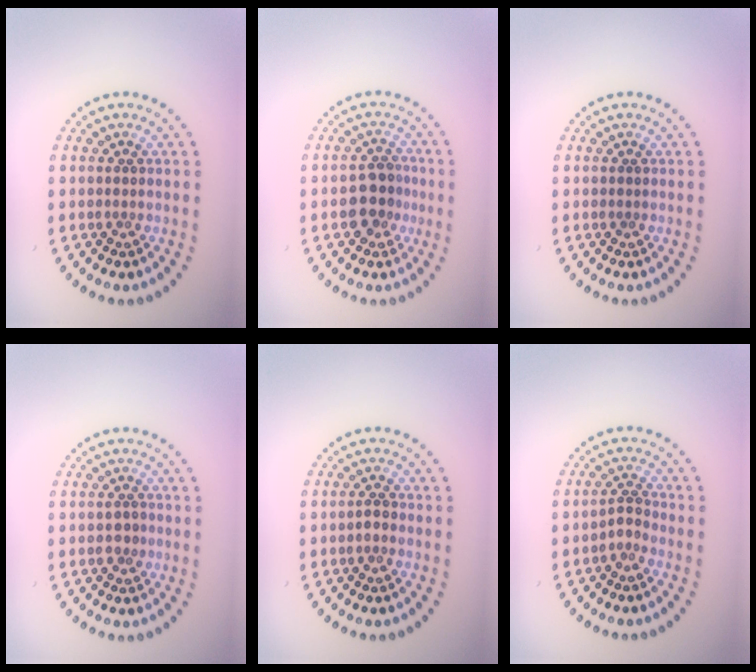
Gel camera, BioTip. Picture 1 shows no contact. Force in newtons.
{"total": 3.4, "press": 3.3, "slide": 1.0}
{"total": 0.0}
{"total": 1.2, "press": 1.1, "slide": 0.4}
{"total": 0.7, "press": 0.7, "slide": 0.3}
{"total": 1.4, "press": 0.9, "slide": 1.1}